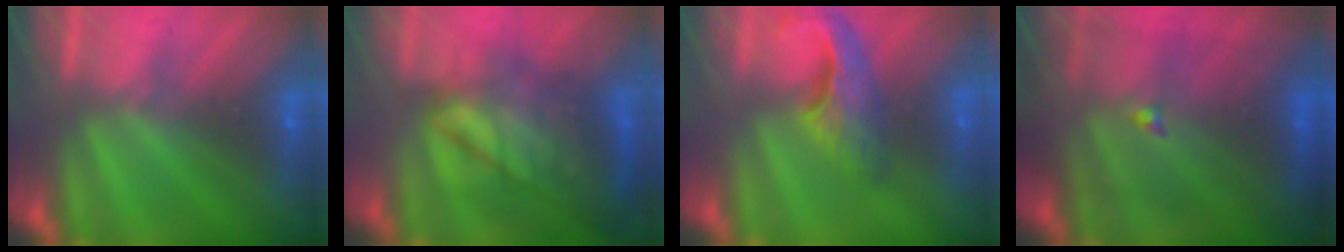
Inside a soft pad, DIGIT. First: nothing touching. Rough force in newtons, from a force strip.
{"total": 9.1}
{"total": 4.6}
{"total": 7.3}